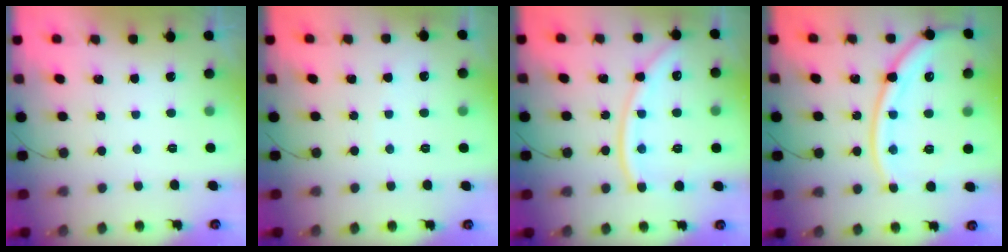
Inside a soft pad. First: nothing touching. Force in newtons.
{"total": 2.7, "press": 2.7, "slide": 0.3}
{"total": 13.1, "press": 13.0, "slide": 1.4}
{"total": 16.7, "press": 16.6, "slide": 1.8}